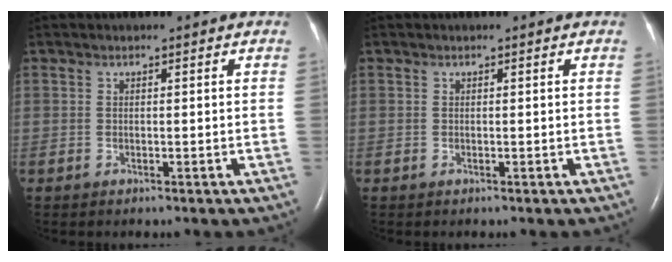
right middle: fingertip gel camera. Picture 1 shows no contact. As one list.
[{"total": 0.0}]